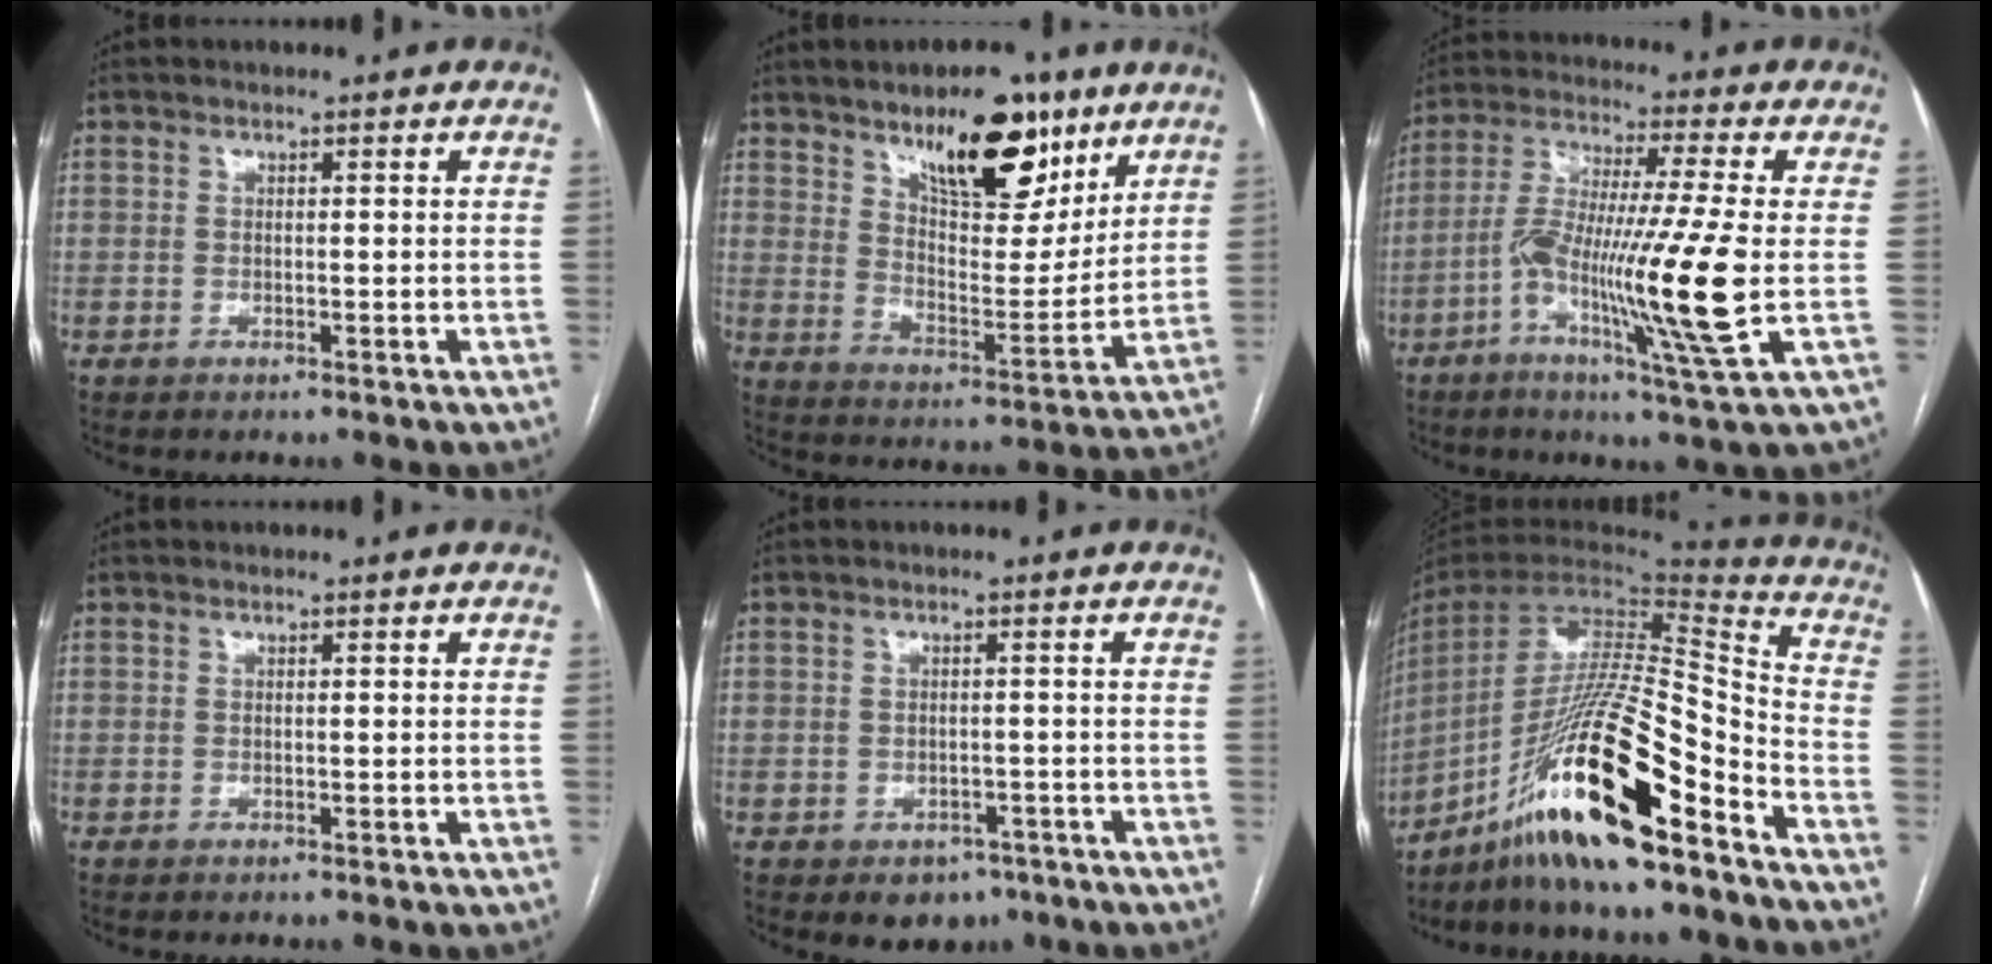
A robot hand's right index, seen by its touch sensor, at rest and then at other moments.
{"total": 15.6, "force": [10.1, 5.6, 10.5], "torque": [-0.147, -0.006, 0.166]}
{"total": 15.2, "force": [-3.6, -0.7, 14.7], "torque": [-0.292, -0.012, -0.074]}
{"total": 0.0}
{"total": 3.9, "force": [-2.2, 3.0, 1.2], "torque": [-0.005, 0.006, -0.018]}
{"total": 23.0, "force": [-14.9, 2.2, 17.4], "torque": [-0.331, -0.015, -0.267]}